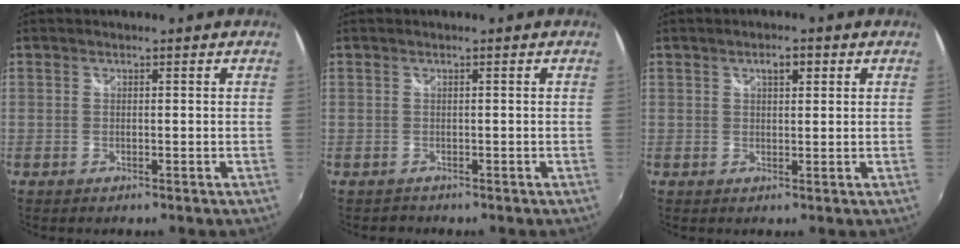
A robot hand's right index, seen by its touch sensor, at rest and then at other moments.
{"total": 1.1, "force": [-0.8, 0.8, -0.2], "torque": [0.001, 0.001, -0.011]}
{"total": 2.6, "force": [1.2, 1.2, 1.9], "torque": [-0.029, 0.008, 0.018]}